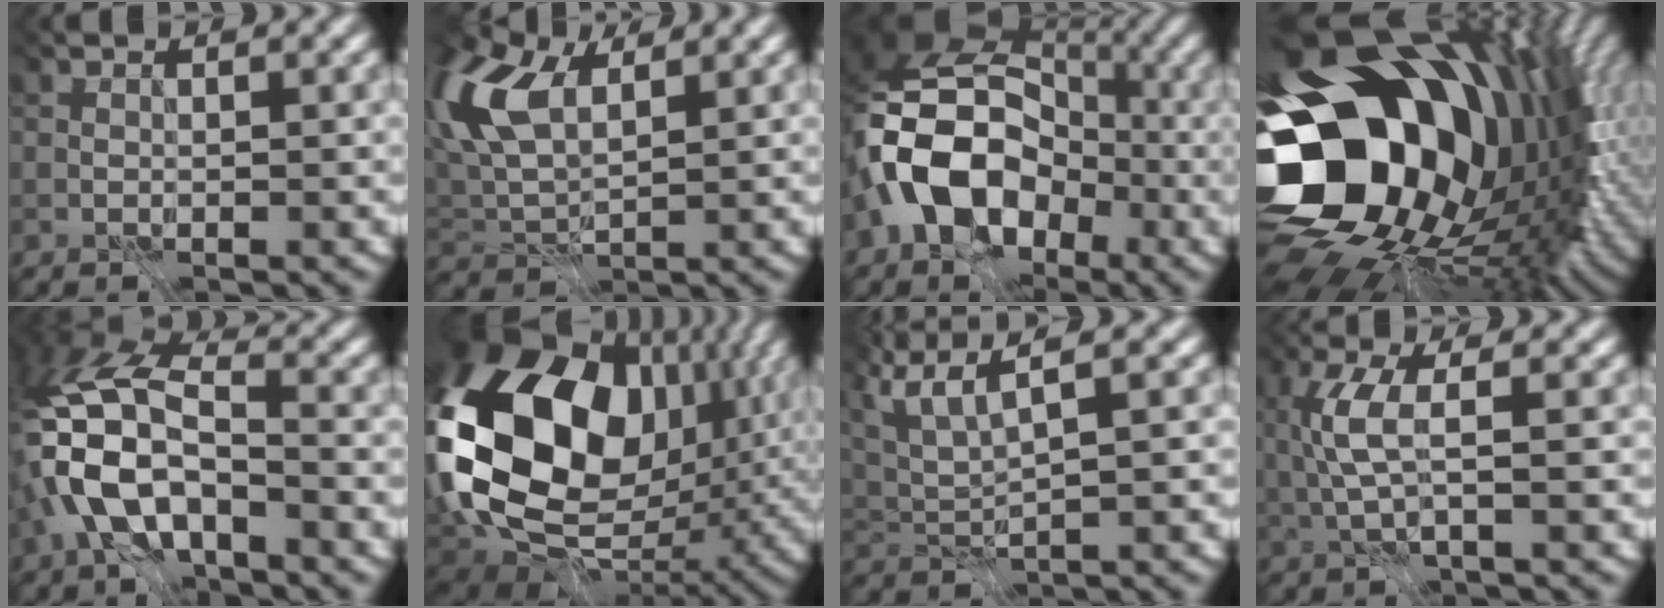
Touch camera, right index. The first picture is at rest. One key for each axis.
{"total": 7.1, "fx": 2.8, "fy": 3.5, "fz": 5.5, "tx": -0.149, "ty": 0.007, "tz": 0.077}
{"total": 11.7, "fx": -5.3, "fy": 7.5, "fz": 7.2, "tx": -0.129, "ty": -0.011, "tz": -0.091}
{"total": 17.6, "fx": -0.8, "fy": 12.5, "fz": 12.3, "tx": -0.232, "ty": -0.038, "tz": 0.022}
{"total": 8.8, "fx": -4.7, "fy": 3.5, "fz": 6.6, "tx": -0.156, "ty": -0.003, "tz": -0.080}
{"total": 18.6, "fx": 0.5, "fy": 13.3, "fz": 13.0, "tx": -0.307, "ty": -0.014, "tz": 0.046}
{"total": 5.7, "fx": 2.8, "fy": 1.2, "fz": 4.9, "tx": -0.109, "ty": 0.023, "tz": 0.066}
{"total": 3.1, "fx": -1.4, "fy": -0.1, "fz": 2.7, "tx": -0.091, "ty": -0.014, "tz": -0.003}